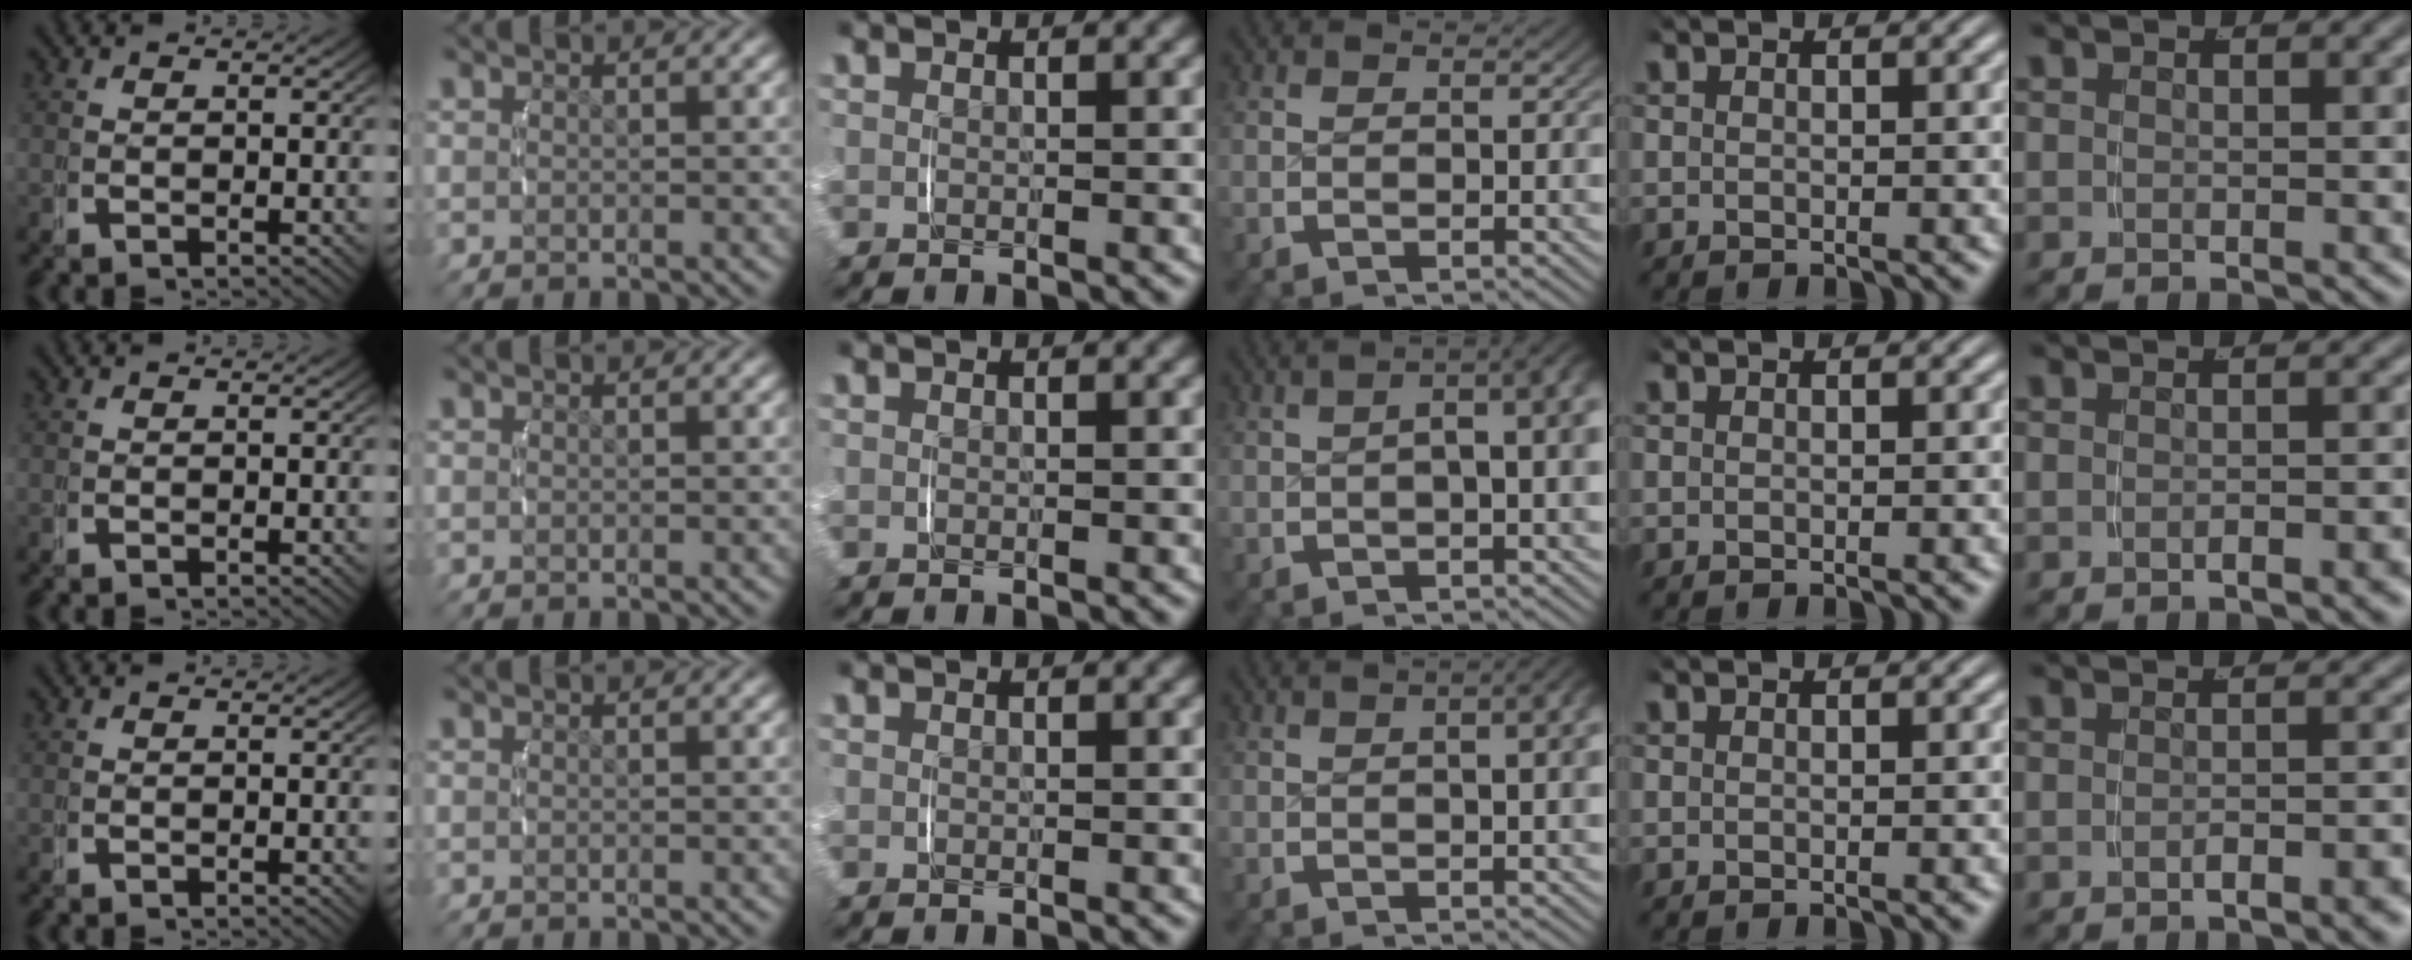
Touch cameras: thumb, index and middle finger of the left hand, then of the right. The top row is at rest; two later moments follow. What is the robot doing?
{"motion": "lift_and_place", "object": "jewelry box"}